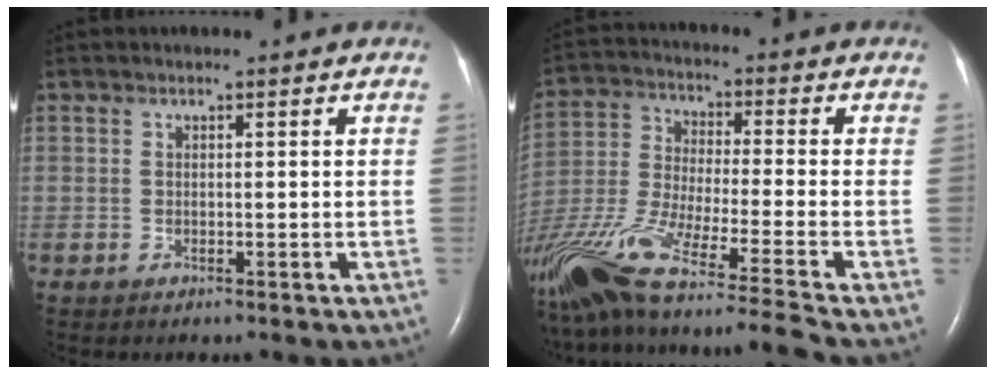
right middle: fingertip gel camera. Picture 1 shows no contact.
{"total": 25.4, "force": [-20.4, -1.6, 15.0], "torque": [-0.307, -0.061, -0.361]}